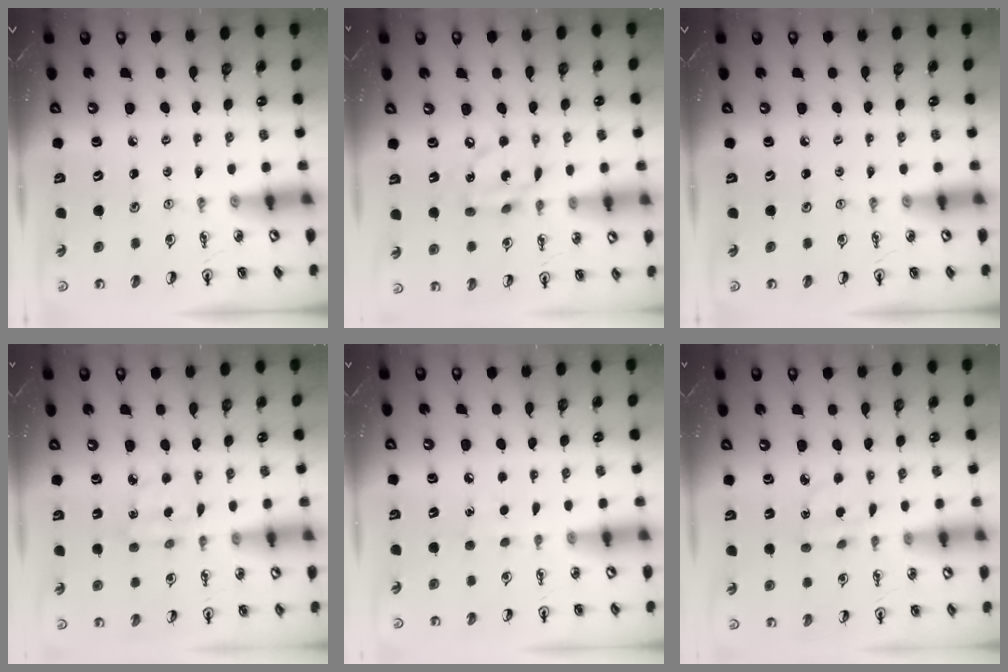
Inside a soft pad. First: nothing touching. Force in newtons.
{"total": 10.6, "press": 10.6, "slide": 0.6}
{"total": 0.0}
{"total": 5.5, "press": 5.5, "slide": 0.5}
{"total": 5.8, "press": 5.8, "slide": 0.7}
{"total": 3.3, "press": 3.2, "slide": 0.7}